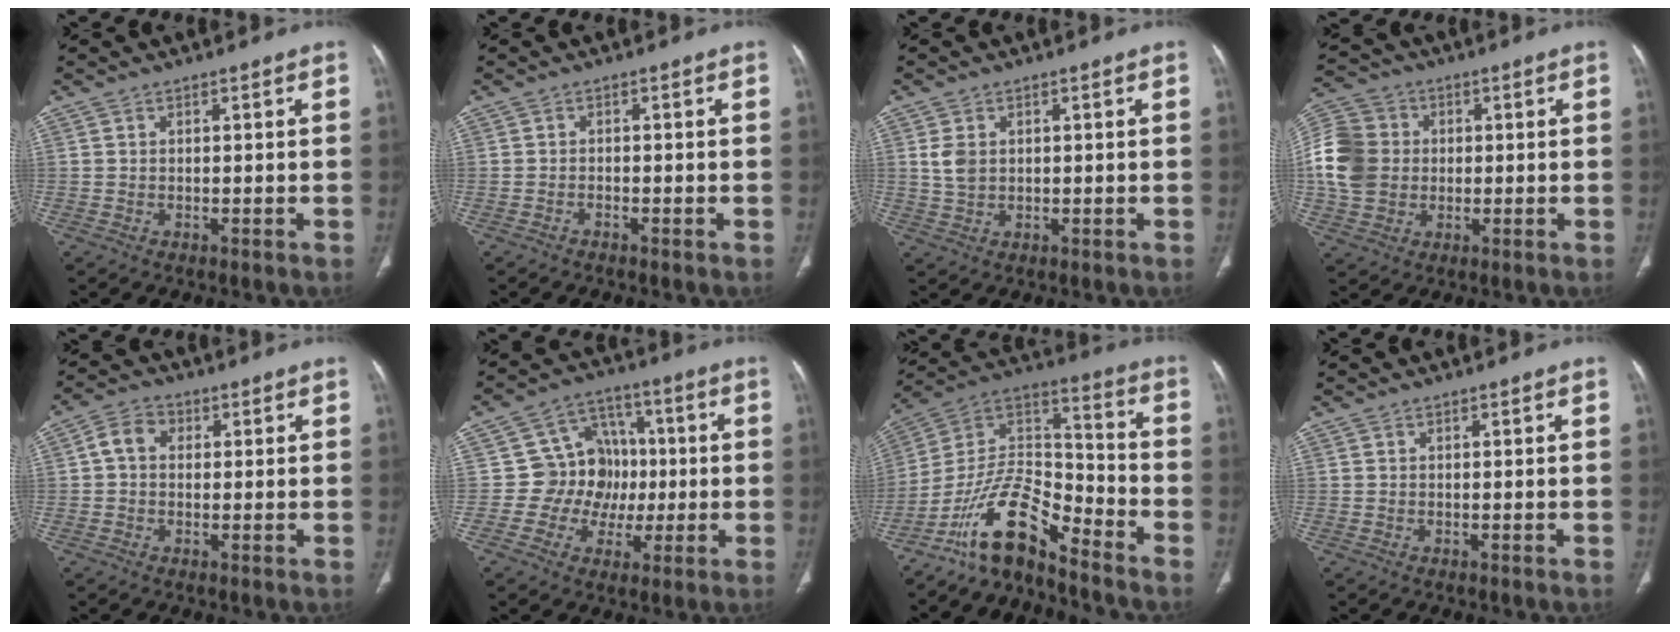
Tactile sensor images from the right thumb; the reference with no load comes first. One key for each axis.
{"total": 0.6, "fx": -0.6, "fy": 0.1, "fz": 0.0, "tx": -0.002, "ty": 0.004, "tz": -0.013}
{"total": 3.4, "fx": 0.7, "fy": 2.5, "fz": 2.2, "tx": -0.039, "ty": 0.001, "tz": 0.018}
{"total": 13.3, "fx": 0.2, "fy": 11.2, "fz": 7.1, "tx": -0.145, "ty": 0.019, "tz": 0.000}
{"total": 4.4, "fx": 0.6, "fy": 3.5, "fz": 2.7, "tx": -0.039, "ty": 0.014, "tz": 0.005}
{"total": 11.1, "fx": -0.5, "fy": 10.1, "fz": 4.5, "tx": -0.003, "ty": 0.028, "tz": -0.011}
{"total": 13.9, "fx": -10.8, "fy": 4.4, "fz": 7.7, "tx": -0.129, "ty": 0.102, "tz": -0.207}
{"total": 0.0}